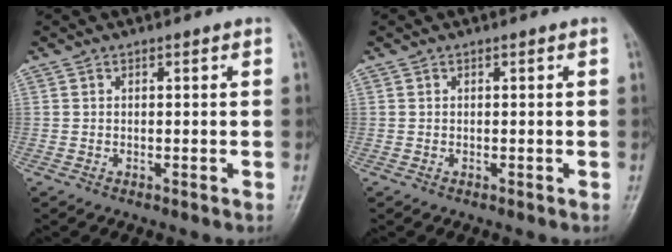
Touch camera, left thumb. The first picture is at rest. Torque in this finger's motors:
{"motor_torque": [0.00, 0.00, 0.00, 0.00, -0.02]}